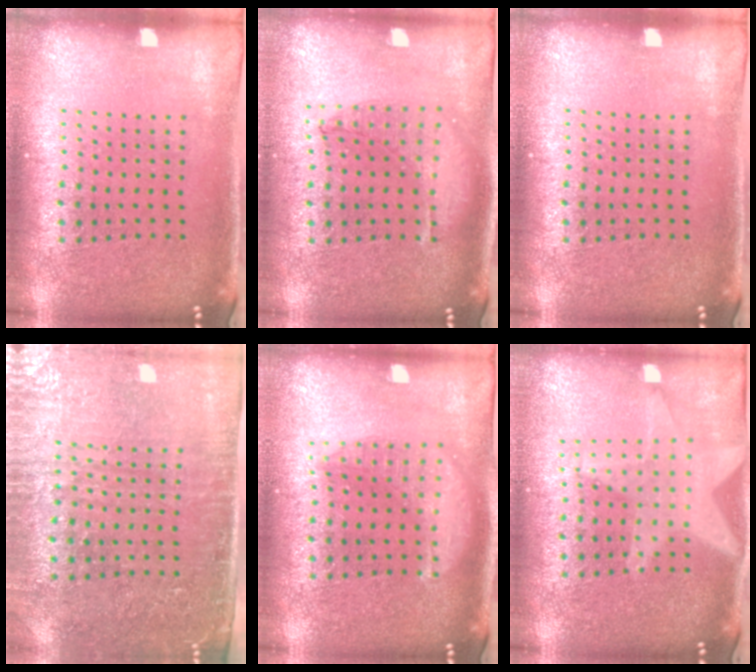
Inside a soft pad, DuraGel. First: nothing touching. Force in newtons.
{"total": 1.0, "press": 1.0, "slide": 0.1}
{"total": 0.0}
{"total": 3.4, "press": 3.1, "slide": 1.3}
{"total": 1.6, "press": 1.6, "slide": 0.2}
{"total": 1.3, "press": 1.3, "slide": 0.5}